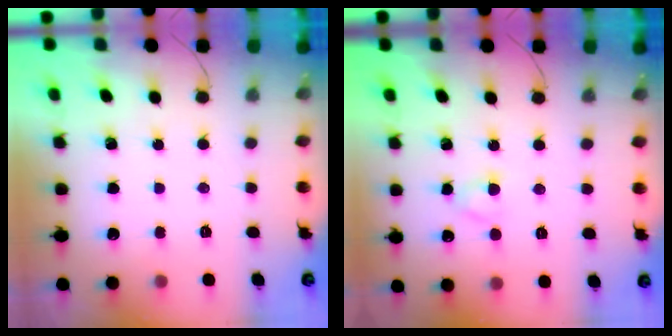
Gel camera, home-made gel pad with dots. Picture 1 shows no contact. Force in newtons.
{"total": 2.9, "press": 2.8, "slide": 0.8}